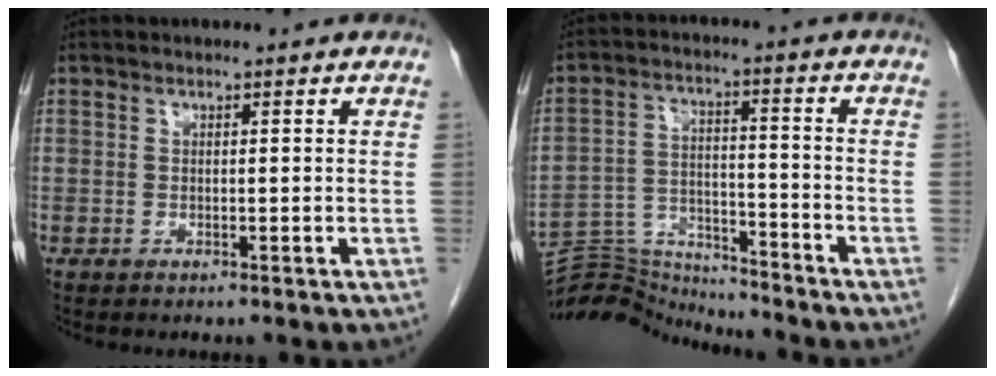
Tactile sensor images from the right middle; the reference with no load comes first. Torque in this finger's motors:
{"motor_torque": [-0.45, -0.21, -0.28, -0.10]}